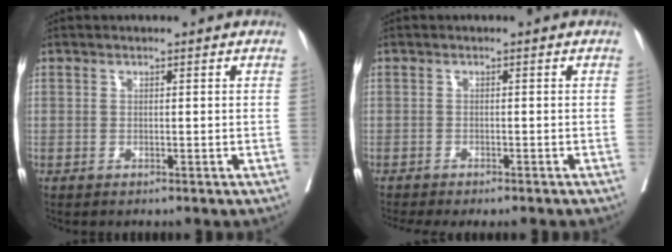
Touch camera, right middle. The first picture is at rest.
{"total": 6.0, "force": [-5.3, 0.8, 2.8], "torque": [-0.025, -0.002, -0.076]}